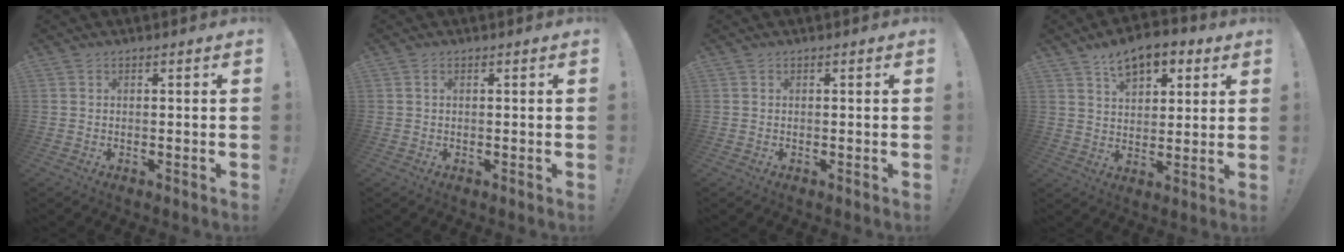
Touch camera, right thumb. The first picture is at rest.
{"total": 0.6, "force": [0.2, 0.2, 0.5], "torque": [-0.011, 0.002, 0.002]}
{"total": 0.0}
{"total": 10.4, "force": [6.4, 6.0, 5.6], "torque": [-0.085, -0.023, 0.118]}